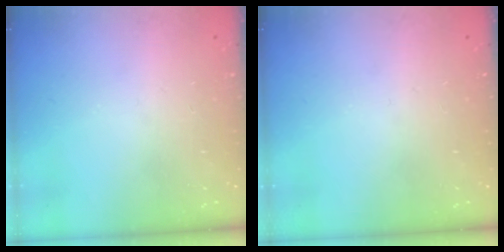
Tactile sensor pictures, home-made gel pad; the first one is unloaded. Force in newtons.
{"total": 0.0}